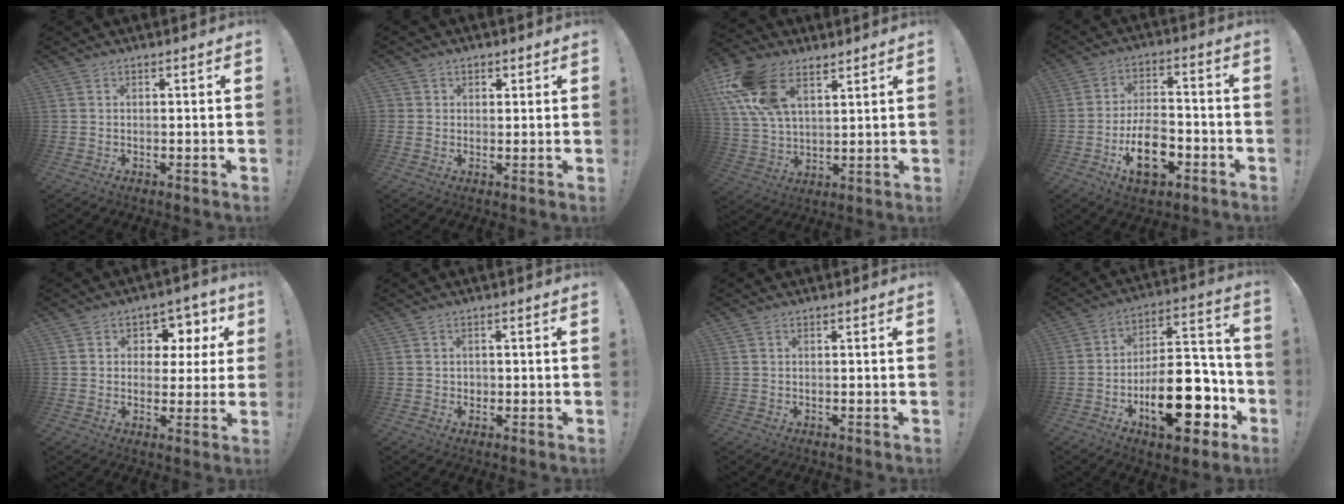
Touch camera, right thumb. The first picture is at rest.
{"total": 2.7, "force": [0.7, 2.6, 0.3], "torque": [0.003, -0.002, 0.011]}
{"total": 17.3, "force": [9.7, 9.7, 10.6], "torque": [-0.221, -0.037, 0.179]}
{"total": 14.3, "force": [-6.1, 8.1, 10.1], "torque": [-0.157, 0.033, -0.103]}
{"total": 6.5, "force": [2.7, 5.7, 1.9], "torque": [-0.015, -0.023, 0.050]}
{"total": 1.6, "force": [0.1, 1.6, 0.4], "torque": [0.000, 0.000, -0.001]}
{"total": 0.0}
{"total": 23.4, "force": [-9.3, 11.5, 18.1], "torque": [-0.256, 0.064, -0.134]}